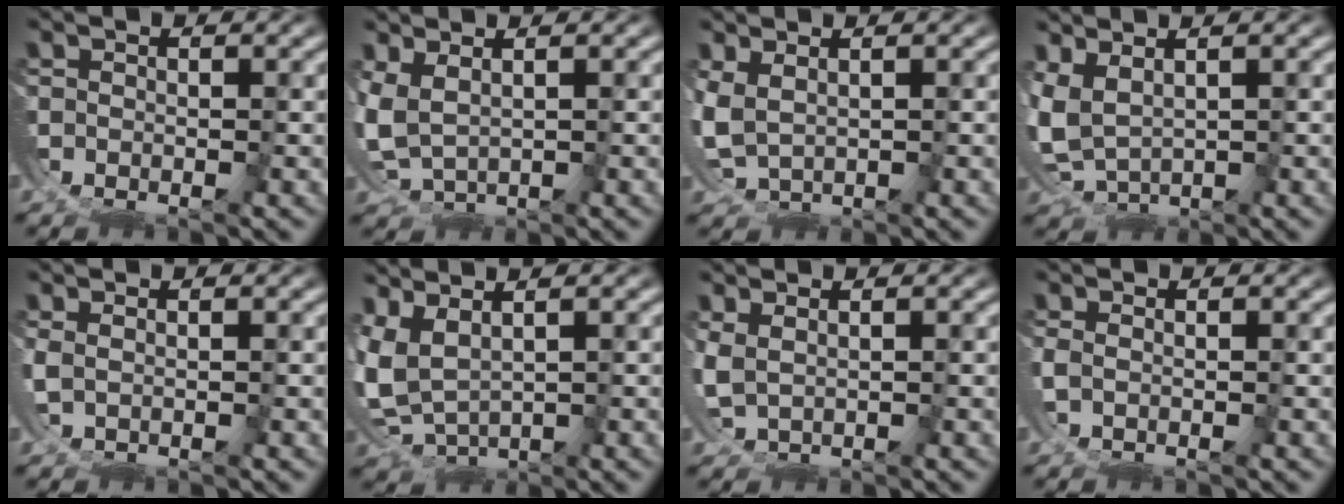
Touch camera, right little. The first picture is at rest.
{"total": 3.9, "force": [0.2, 3.2, 2.2], "torque": [-0.086, -0.020, 0.024]}
{"total": 3.6, "force": [0.2, 3.1, 1.8], "torque": [-0.074, -0.016, 0.019]}
{"total": 5.2, "force": [-0.1, 4.5, 2.6], "torque": [-0.103, -0.030, 0.017]}
{"total": 0.9, "force": [0.3, 0.7, 0.5], "torque": [-0.029, -0.004, 0.011]}
{"total": 6.9, "force": [-0.3, 6.1, 3.3], "torque": [-0.123, -0.034, 0.010]}
{"total": 2.0, "force": [0.3, 1.7, 1.1], "torque": [-0.051, -0.013, 0.019]}
{"total": 0.6, "force": [0.0, 0.4, 0.4], "torque": [-0.023, -0.004, 0.003]}